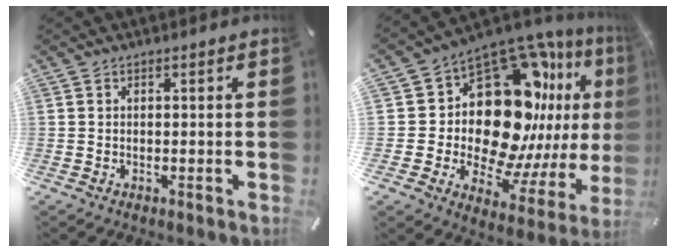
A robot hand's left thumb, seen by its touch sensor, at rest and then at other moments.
{"total": 21.4, "force": [6.2, 14.0, 14.9], "torque": [-0.250, -0.100, 0.125]}